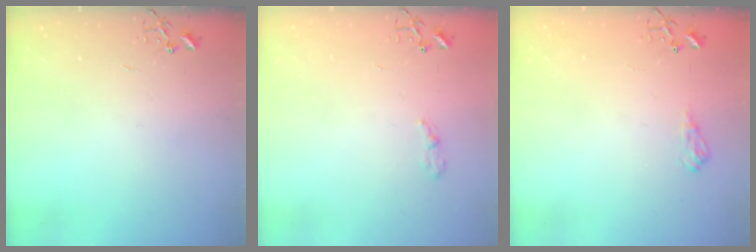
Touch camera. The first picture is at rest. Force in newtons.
{"total": 3.3, "press": 3.3, "slide": 0.5}
{"total": 8.2, "press": 8.2, "slide": 0.9}